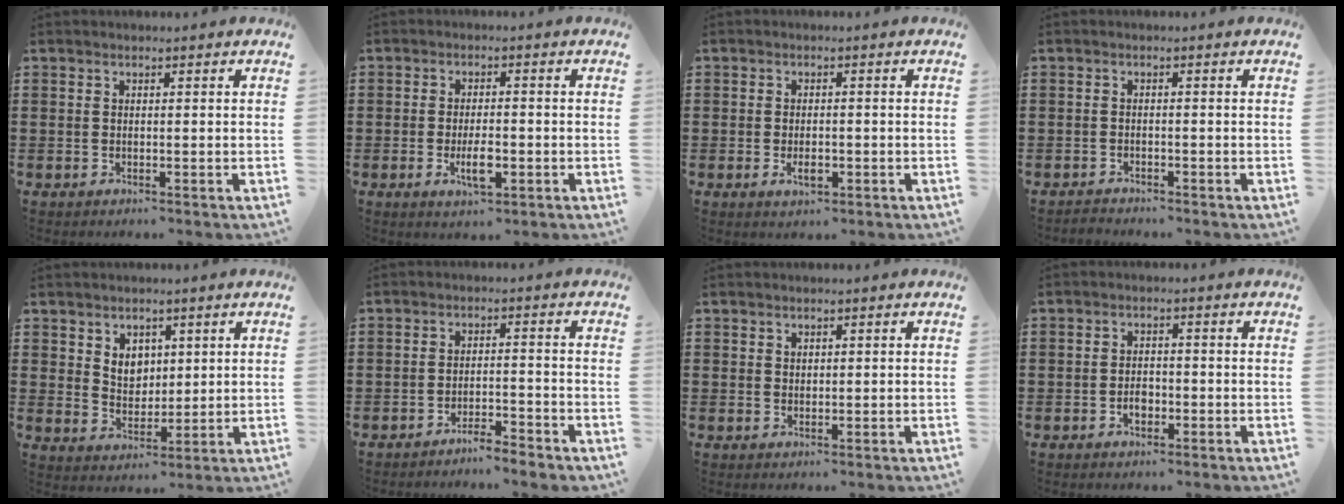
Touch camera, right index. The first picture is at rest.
{"total": 4.6, "force": [-1.5, 1.7, 4.0], "torque": [-0.082, 0.000, -0.029]}
{"total": 2.3, "force": [-0.8, 1.1, 1.8], "torque": [-0.036, 0.000, -0.014]}
{"total": 1.2, "force": [-1.2, 0.1, -0.1], "torque": [-0.003, 0.001, -0.025]}
{"total": 4.3, "force": [2.5, 3.3, 1.1], "torque": [-0.028, 0.005, 0.044]}
{"total": 3.0, "force": [-3.0, -0.2, 0.3], "torque": [-0.009, 0.000, -0.062]}
{"total": 0.9, "force": [0.7, 0.5, 0.0], "torque": [-0.001, 0.002, 0.014]}
{"total": 2.3, "force": [-0.9, 1.3, 1.7], "torque": [-0.027, -0.005, -0.018]}